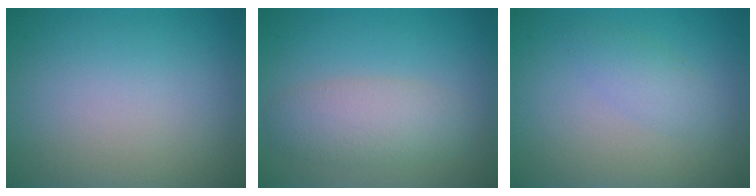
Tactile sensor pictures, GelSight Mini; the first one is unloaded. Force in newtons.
{"total": 3.7, "press": 3.7, "slide": 0.3}
{"total": 1.7, "press": 1.7, "slide": 0.0}